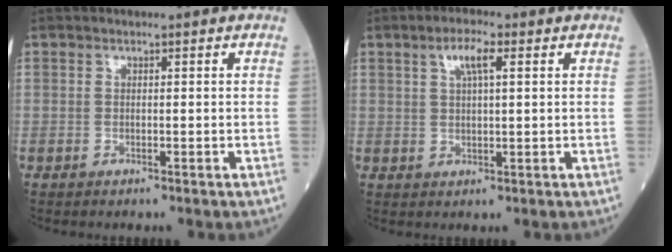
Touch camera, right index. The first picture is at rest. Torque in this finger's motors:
{"motor_torque": [0.08, 0.03, 0.26, 0.05]}